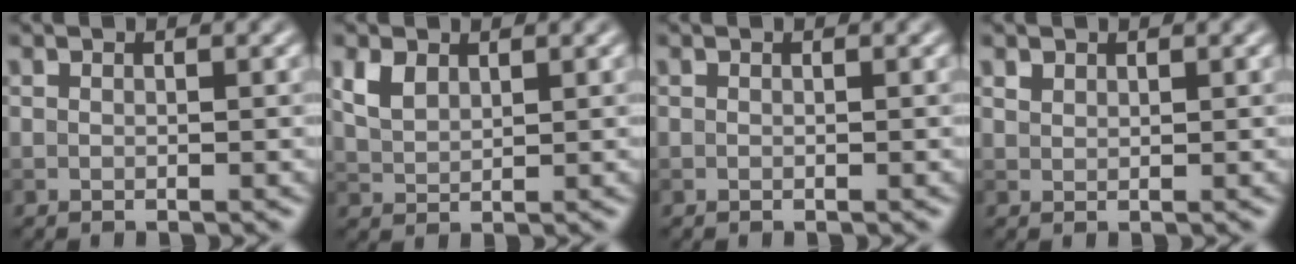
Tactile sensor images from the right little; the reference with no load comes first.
{"total": 2.4, "force": [1.4, 1.4, 1.4], "torque": [-0.036, 0.001, 0.031]}
{"total": 0.0}
{"total": 0.9, "force": [0.8, 0.4, 0.2], "torque": [-0.006, 0.001, 0.018]}